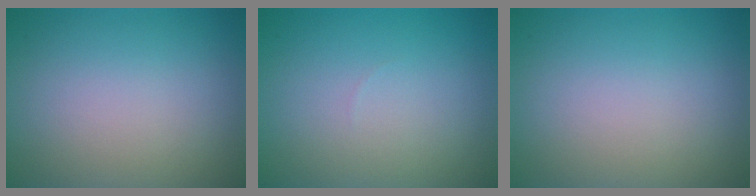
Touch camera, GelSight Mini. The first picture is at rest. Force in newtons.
{"total": 0.0}
{"total": 0.0}